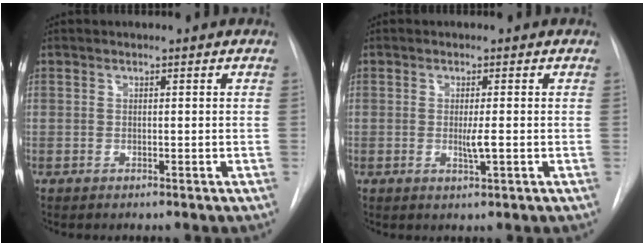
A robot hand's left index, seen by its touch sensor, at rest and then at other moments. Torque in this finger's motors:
{"motor_torque": [0.36, -0.26, 0.07, 0.04]}